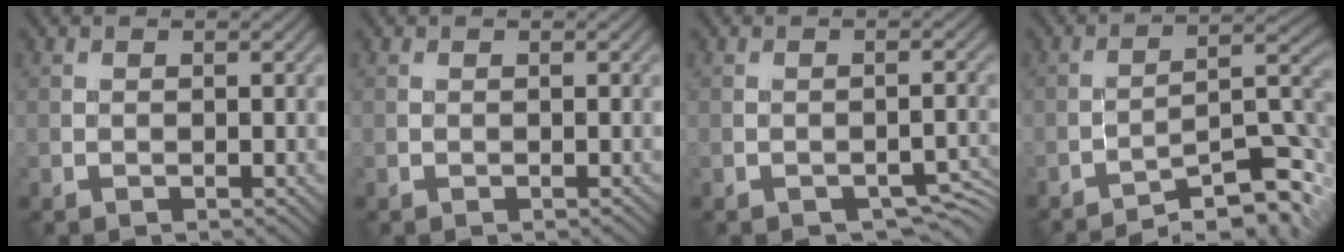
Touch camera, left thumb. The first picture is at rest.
{"total": 0.0}
{"total": 2.7, "force": [-2.0, 1.1, 1.5], "torque": [-0.019, -0.003, -0.020]}
{"total": 11.0, "force": [-8.5, 1.9, 6.7], "torque": [-0.101, 0.015, -0.130]}